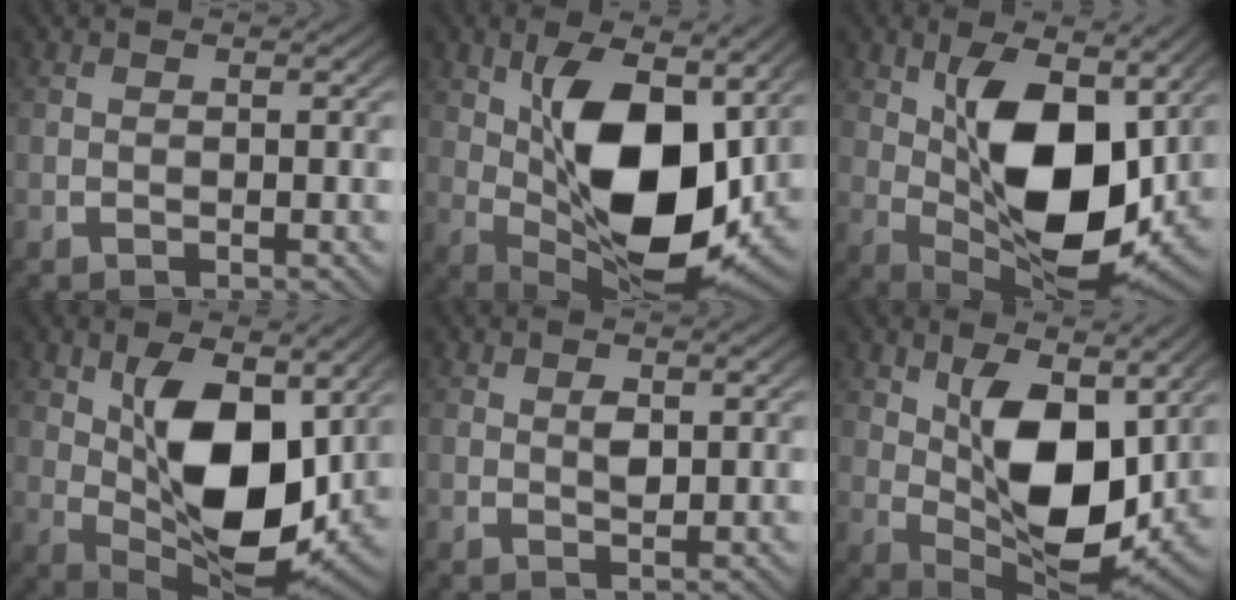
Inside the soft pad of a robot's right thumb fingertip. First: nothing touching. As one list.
[{"total": 16.2, "force": [-0.2, 8.9, 13.5], "torque": [-0.254, -0.047, 0.027]}, {"total": 14.5, "force": [0.0, 8.0, 12.1], "torque": [-0.228, -0.049, 0.028]}, {"total": 13.0, "force": [0.1, 7.2, 10.9], "torque": [-0.209, -0.049, 0.028]}, {"total": 1.3, "force": [0.5, 0.7, 1.0], "torque": [-0.022, -0.007, 0.013]}, {"total": 11.4, "force": [0.4, 6.2, 9.6], "torque": [-0.185, -0.048, 0.030]}]